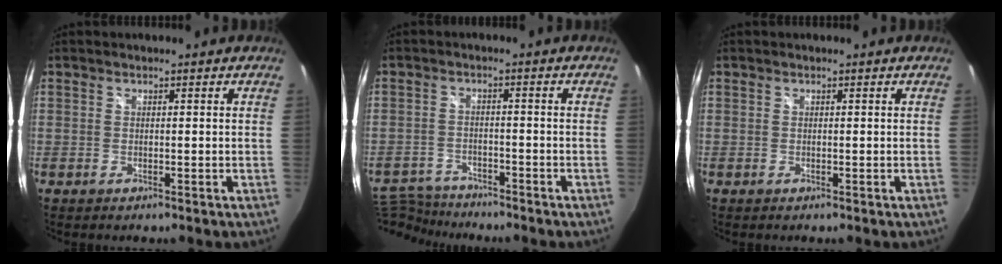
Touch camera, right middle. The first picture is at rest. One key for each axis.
{"total": 8.3, "fx": -7.7, "fy": 2.4, "fz": 1.9, "tx": -0.064, "ty": -0.006, "tz": -0.134}
{"total": 0.0}